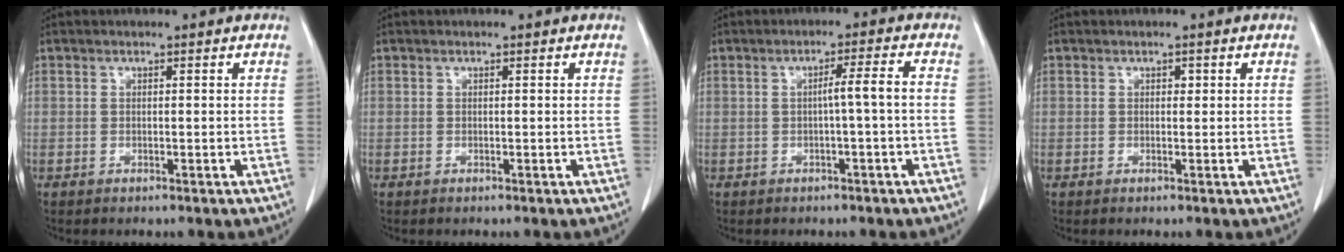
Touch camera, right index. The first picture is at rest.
{"total": 0.0}
{"total": 3.2, "force": [-0.6, -0.6, 3.1], "torque": [-0.047, 0.007, -0.007]}
{"total": 0.7, "force": [0.2, 0.5, 0.4], "torque": [-0.003, 0.001, 0.002]}